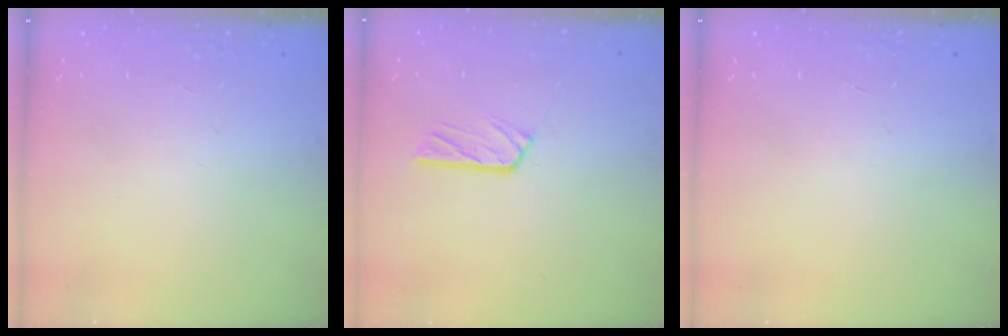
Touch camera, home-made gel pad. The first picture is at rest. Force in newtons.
{"total": 5.4, "press": 5.4, "slide": 0.2}
{"total": 0.0}